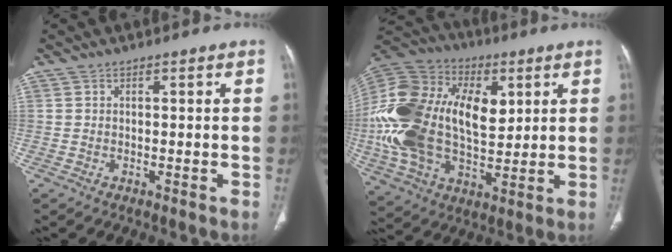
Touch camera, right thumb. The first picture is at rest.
{"total": 28.9, "force": [3.9, 17.9, 22.4], "torque": [-0.468, 0.017, 0.078]}